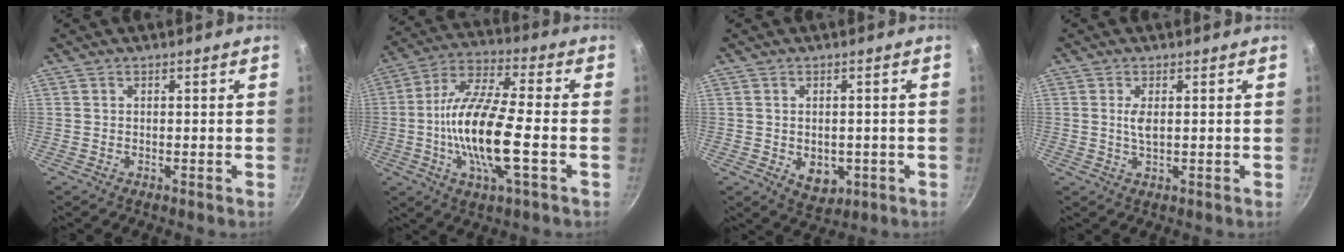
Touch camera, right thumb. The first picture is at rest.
{"total": 17.5, "force": [-3.4, 5.1, 16.4], "torque": [-0.315, 0.024, -0.077]}
{"total": 5.9, "force": [-1.2, 4.2, 4.0], "torque": [-0.043, -0.004, -0.006]}
{"total": 2.7, "force": [0.4, 1.0, 2.4], "torque": [-0.047, -0.001, 0.009]}